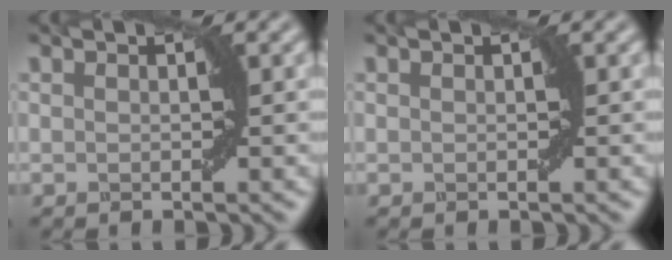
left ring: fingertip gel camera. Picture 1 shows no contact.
{"total": 0.0}